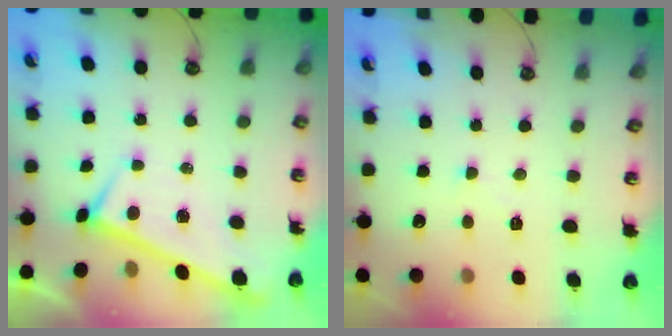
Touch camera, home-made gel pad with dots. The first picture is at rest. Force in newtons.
{"total": 2.2, "press": 2.2, "slide": 0.4}